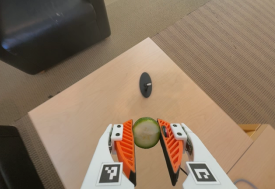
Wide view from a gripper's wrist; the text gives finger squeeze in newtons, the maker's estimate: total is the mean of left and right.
{"total": 10.1, "left": 10.3, "right": 9.9}